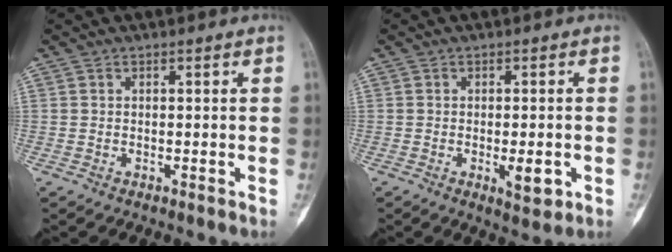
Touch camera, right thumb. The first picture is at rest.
{"total": 4.5, "force": [-1.2, 1.6, 4.1], "torque": [-0.055, -0.005, -0.009]}